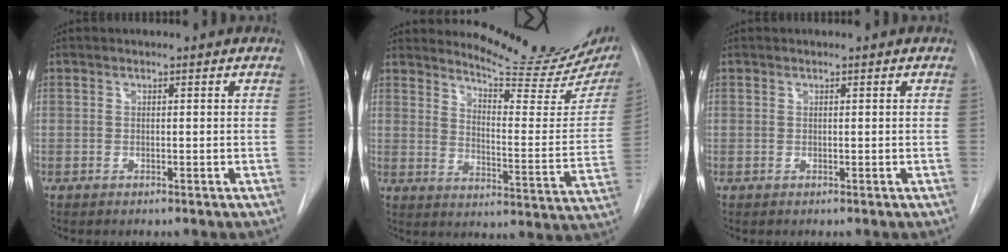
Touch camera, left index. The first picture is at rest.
{"total": 17.4, "force": [16.2, 1.1, 6.2], "torque": [-0.086, -0.102, 0.204]}
{"total": 0.0}